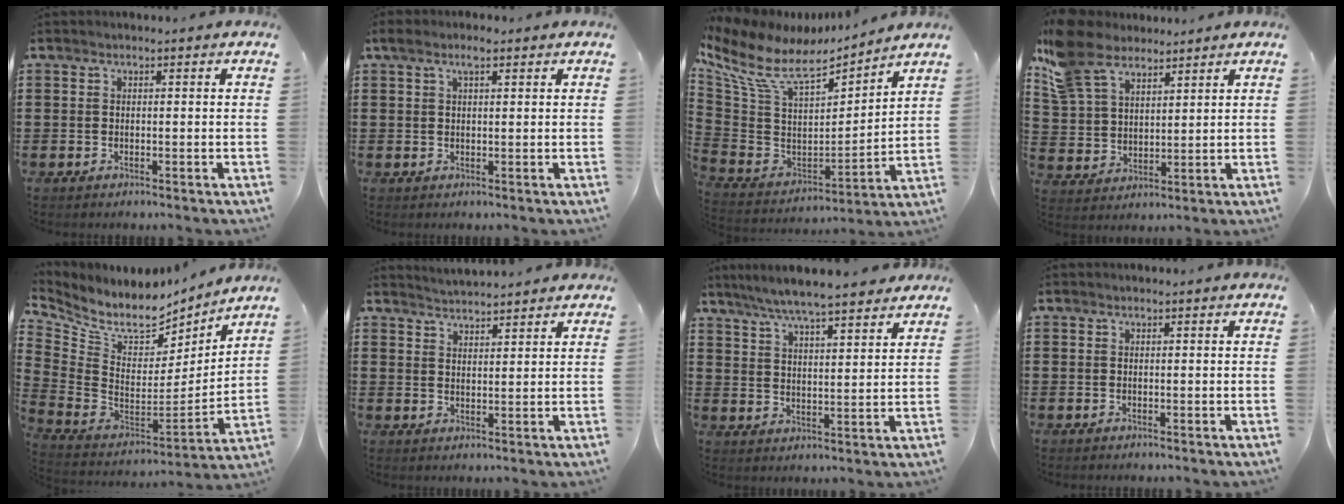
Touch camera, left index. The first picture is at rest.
{"total": 2.8, "force": [1.6, 0.9, 2.1], "torque": [-0.044, 0.006, 0.028]}
{"total": 11.4, "force": [7.9, 4.6, 6.8], "torque": [-0.170, -0.050, 0.137]}
{"total": 9.9, "force": [7.5, 4.9, 4.3], "torque": [-0.123, -0.007, 0.144]}
{"total": 8.0, "force": [6.4, 3.7, 3.1], "torque": [-0.084, -0.060, 0.110]}
{"total": 2.8, "force": [2.8, 0.2, -0.3], "torque": [-0.004, -0.008, 0.051]}
{"total": 6.4, "force": [5.9, 0.2, 2.6], "torque": [-0.070, -0.021, 0.105]}
{"total": 0.0}